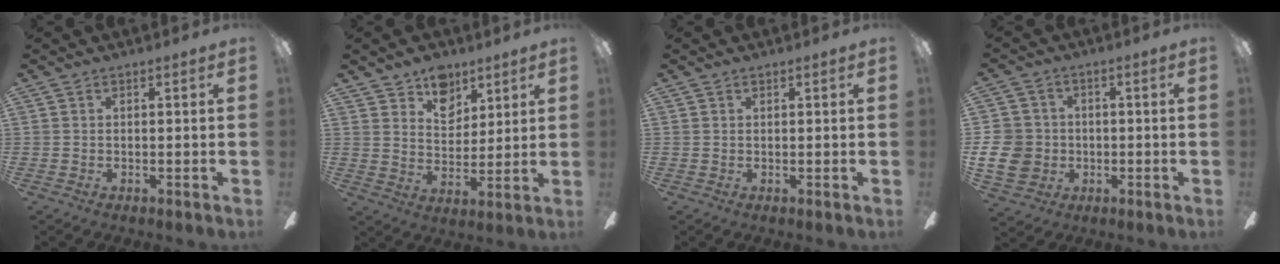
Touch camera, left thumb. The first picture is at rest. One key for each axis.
{"total": 9.6, "fx": 6.9, "fy": 6.1, "fz": 2.7, "tx": -0.036, "ty": -0.043, "tz": 0.129}
{"total": 0.6, "fx": 0.5, "fy": 0.2, "fz": 0.0, "tx": -0.001, "ty": -0.001, "tz": 0.011}
{"total": 10.6, "fx": -1.3, "fy": 9.6, "fz": 4.4, "tx": -0.116, "ty": 0.017, "tz": -0.022}